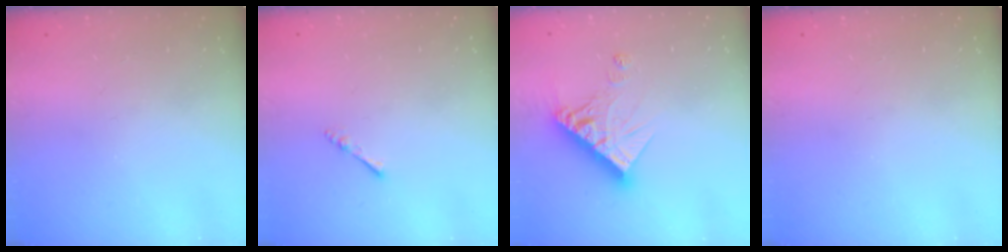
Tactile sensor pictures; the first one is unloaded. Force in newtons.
{"total": 2.4, "press": 2.3, "slide": 0.5}
{"total": 12.7, "press": 12.6, "slide": 1.6}
{"total": 0.0}